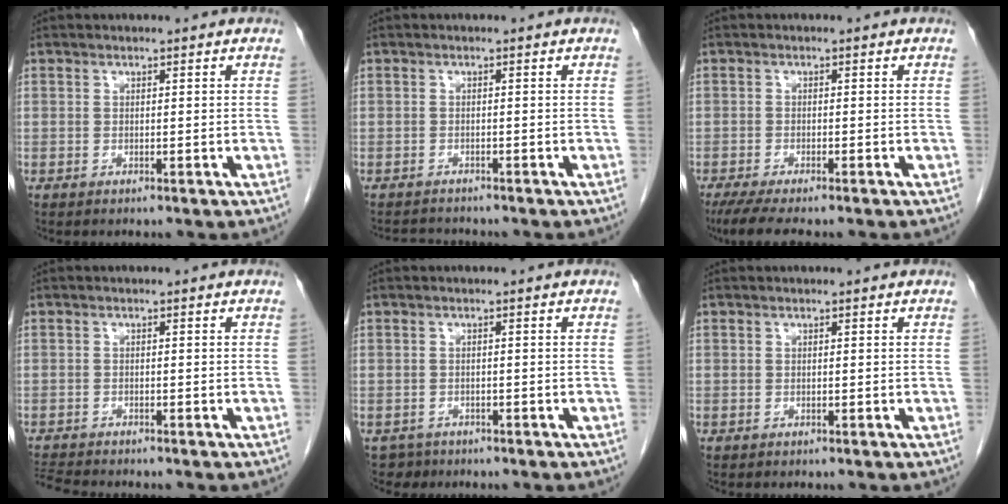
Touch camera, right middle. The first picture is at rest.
{"total": 2.4, "force": [-2.3, 0.4, -0.2], "torque": [0.000, -0.012, -0.039]}
{"total": 5.9, "force": [-4.7, 0.7, 3.5], "torque": [-0.055, -0.014, -0.073]}
{"total": 4.2, "force": [-4.1, 0.0, 0.9], "torque": [-0.021, -0.018, -0.070]}
{"total": 2.1, "force": [-1.5, 1.3, -0.5], "torque": [0.002, 0.004, -0.023]}
{"total": 0.0}